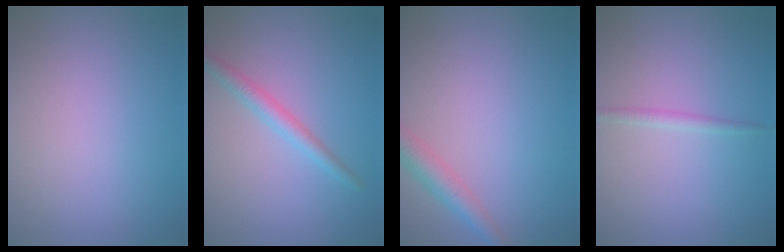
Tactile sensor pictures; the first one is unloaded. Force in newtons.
{"total": 2.1, "press": 2.1, "slide": 0.1}
{"total": 2.7, "press": 2.7, "slide": 0.1}
{"total": 1.0, "press": 1.0, "slide": 0.0}